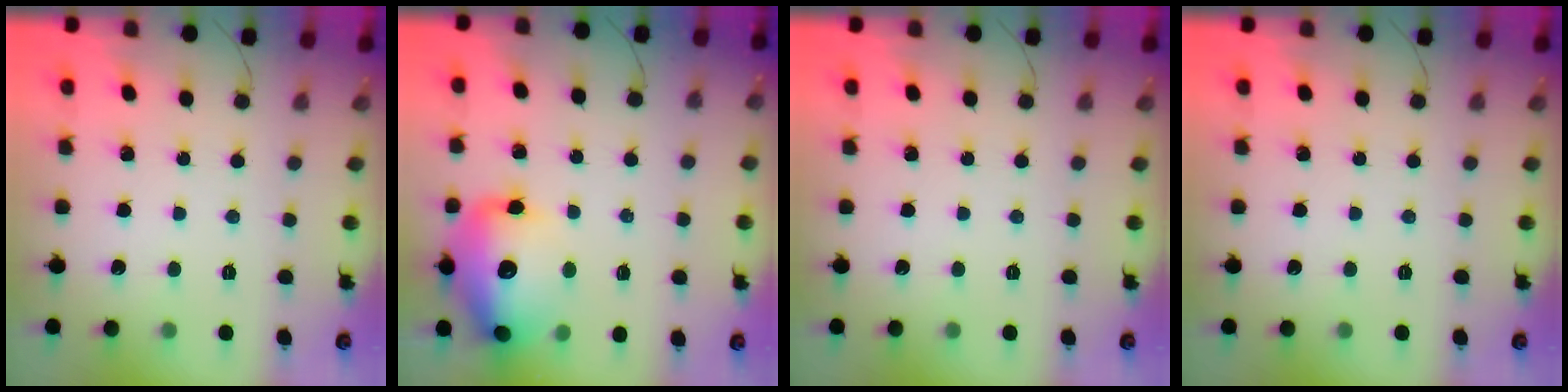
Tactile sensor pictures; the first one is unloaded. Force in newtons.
{"total": 17.4, "press": 17.1, "slide": 3.3}
{"total": 0.0}
{"total": 0.0}